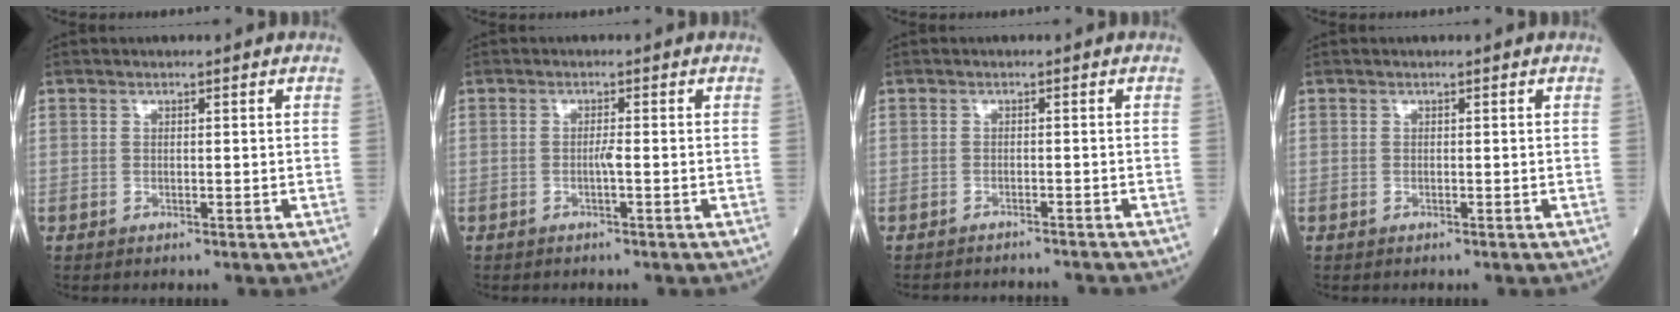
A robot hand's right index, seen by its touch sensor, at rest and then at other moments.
{"total": 1.2, "force": [-0.3, -0.2, 1.2], "torque": [-0.022, -0.001, -0.007]}
{"total": 5.2, "force": [-5.1, 0.6, 0.4], "torque": [0.001, 0.000, -0.064]}
{"total": 0.0}